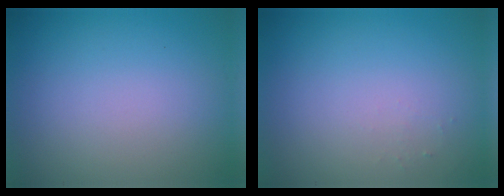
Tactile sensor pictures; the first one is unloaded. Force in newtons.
{"total": 0.5, "press": 0.5, "slide": 0.2}